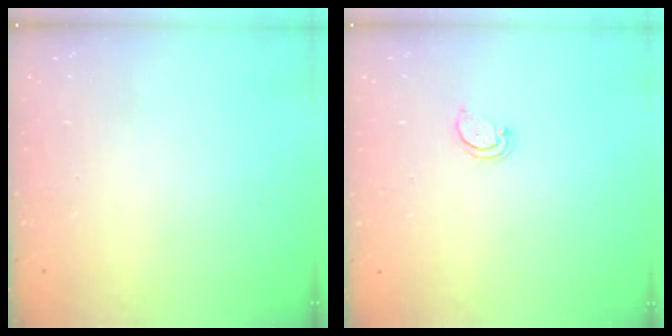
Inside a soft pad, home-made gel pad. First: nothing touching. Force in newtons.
{"total": 2.2, "press": 2.2, "slide": 0.2}